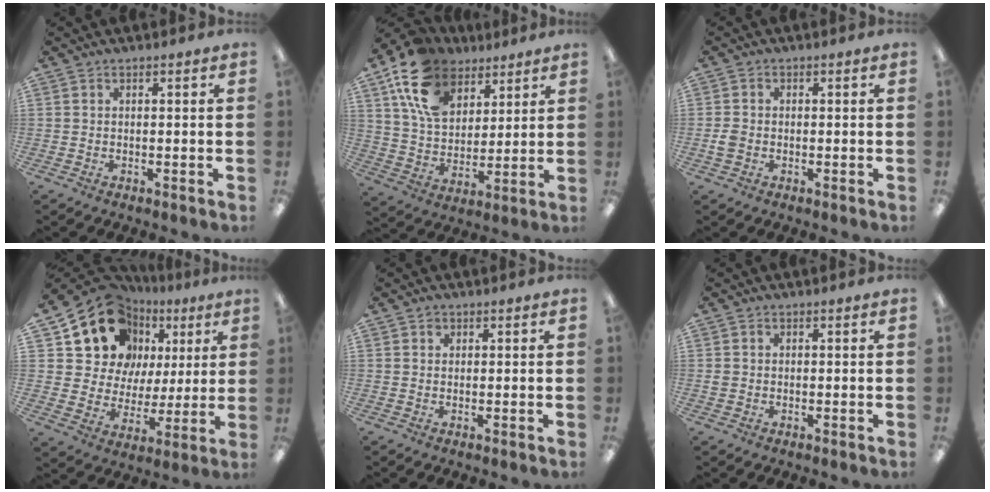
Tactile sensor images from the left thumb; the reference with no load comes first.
{"total": 17.3, "force": [10.3, 11.1, 8.3], "torque": [-0.176, -0.038, 0.196]}
{"total": 2.6, "force": [-0.7, 2.1, 1.4], "torque": [-0.023, 0.006, -0.013]}
{"total": 16.4, "force": [9.2, 12.5, 5.5], "torque": [-0.110, -0.058, 0.177]}
{"total": 1.1, "force": [0.6, 0.8, 0.4], "torque": [-0.008, 0.002, 0.011]}
{"total": 1.0, "force": [-0.1, 1.0, 0.3], "torque": [-0.005, 0.003, -0.003]}